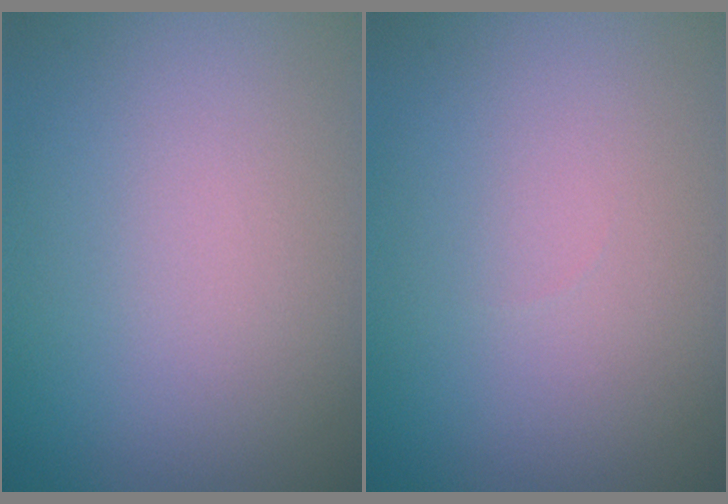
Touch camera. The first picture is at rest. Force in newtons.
{"total": 0.0}